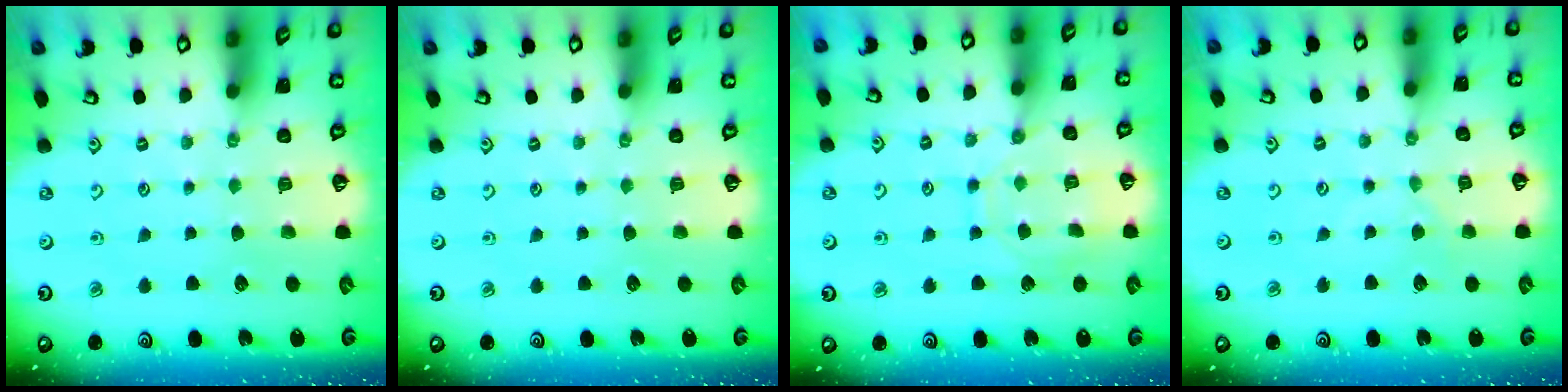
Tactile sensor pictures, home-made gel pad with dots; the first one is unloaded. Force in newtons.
{"total": 0.0}
{"total": 11.0, "press": 11.0, "slide": 0.8}
{"total": 0.0}